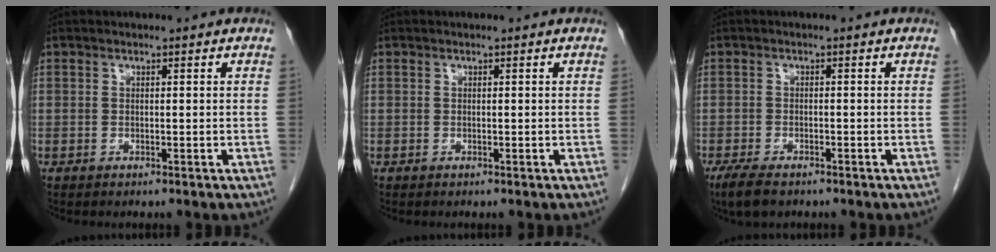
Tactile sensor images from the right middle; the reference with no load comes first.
{"total": 0.0}
{"total": 4.4, "force": [-3.2, 1.5, 2.6], "torque": [-0.055, -0.010, -0.052]}